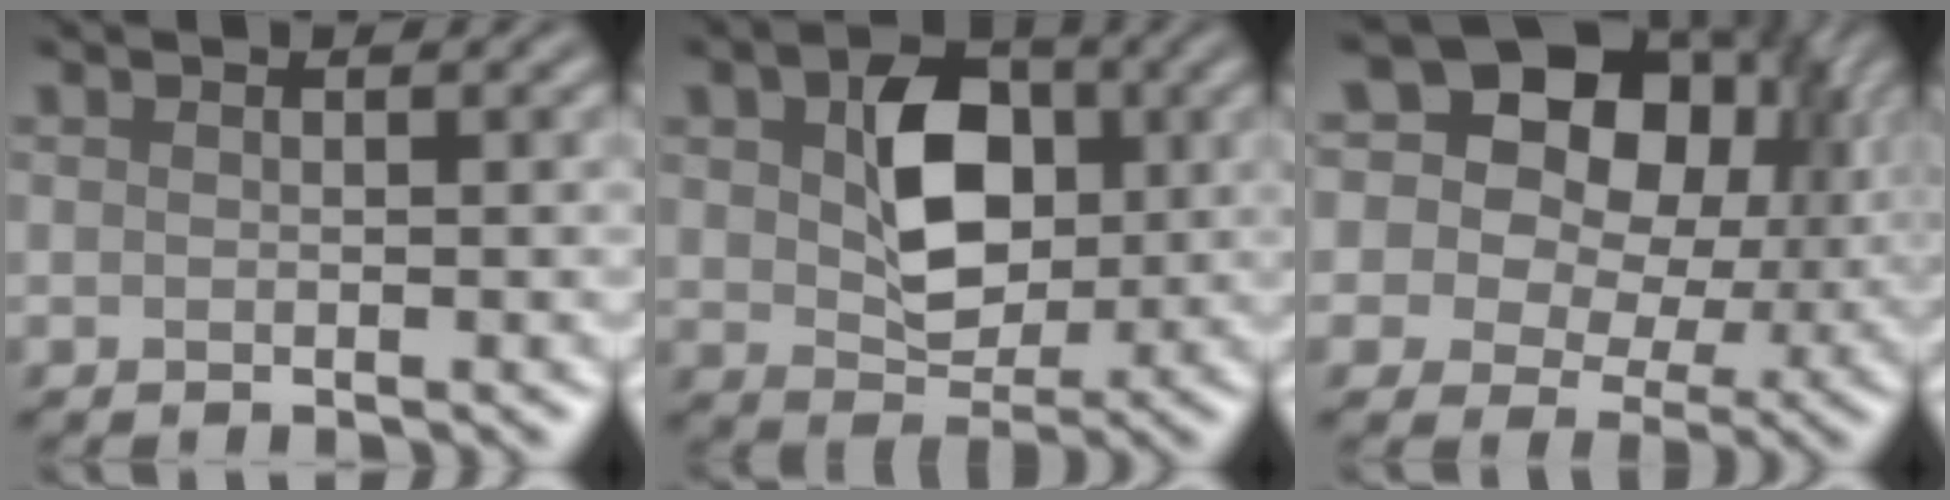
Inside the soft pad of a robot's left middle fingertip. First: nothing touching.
{"total": 5.7, "force": [1.2, 3.9, 4.0], "torque": [-0.083, 0.006, 0.030]}
{"total": 14.6, "force": [6.0, 10.7, 8.0], "torque": [-0.144, 0.061, 0.097]}